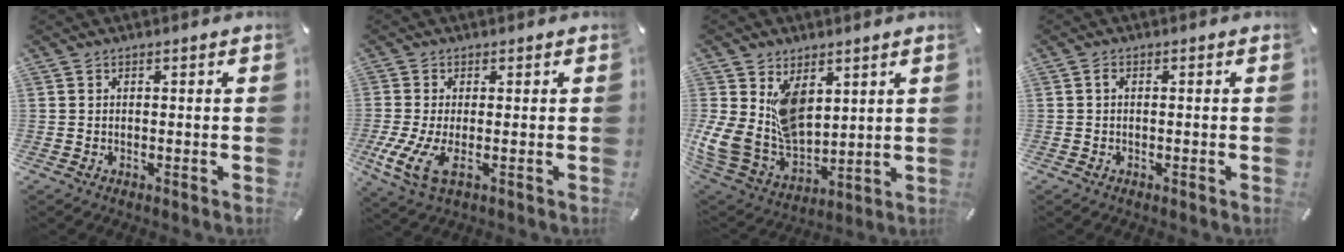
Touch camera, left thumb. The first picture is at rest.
{"total": 7.4, "force": [-1.2, 2.7, 6.8], "torque": [-0.159, -0.025, -0.021]}
{"total": 14.7, "force": [4.6, 10.8, 8.9], "torque": [-0.192, -0.035, 0.092]}
{"total": 0.9, "force": [-0.2, 0.4, 0.8], "torque": [-0.016, 0.002, -0.005]}